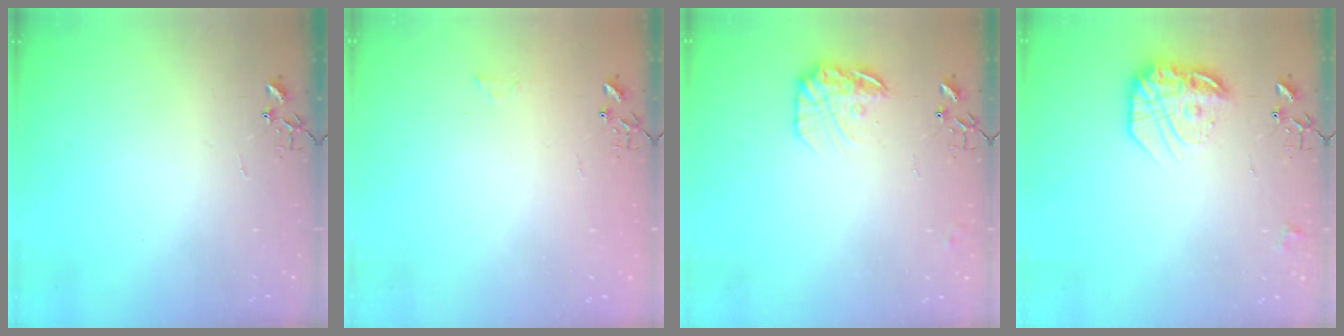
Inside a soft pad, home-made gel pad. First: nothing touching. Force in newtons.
{"total": 6.3, "press": 6.3, "slide": 0.7}
{"total": 13.3, "press": 13.3, "slide": 0.8}
{"total": 17.3, "press": 17.2, "slide": 1.2}